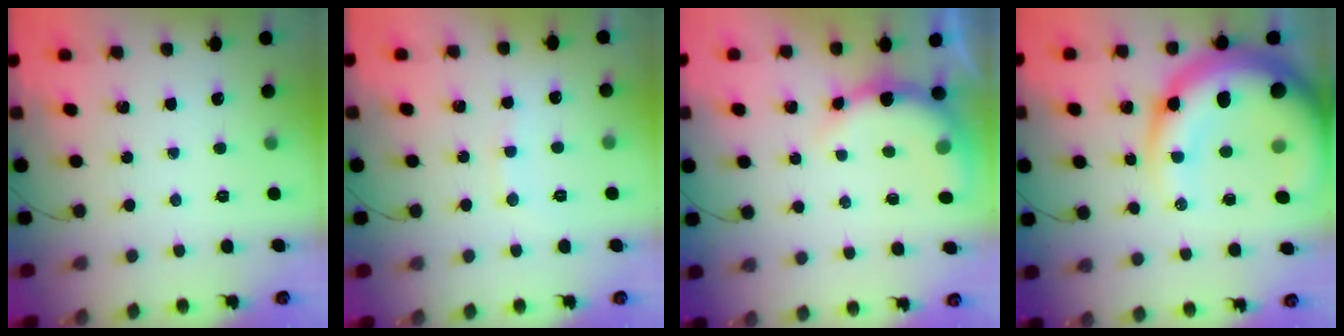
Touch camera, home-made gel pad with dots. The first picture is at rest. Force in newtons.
{"total": 7.3, "press": 7.1, "slide": 1.3}
{"total": 9.0, "press": 8.9, "slide": 0.6}
{"total": 23.7, "press": 23.1, "slide": 5.1}